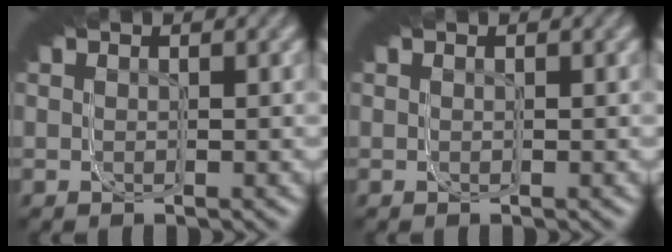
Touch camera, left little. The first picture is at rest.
{"total": 0.0}